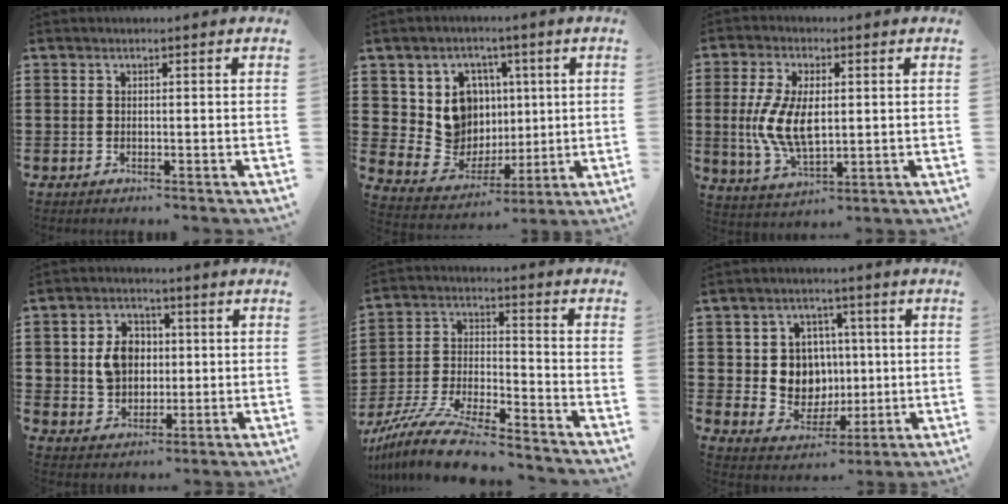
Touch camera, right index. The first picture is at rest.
{"total": 10.3, "force": [2.5, 9.4, 3.6], "torque": [-0.098, -0.013, 0.054]}
{"total": 8.7, "force": [0.1, 4.4, 7.6], "torque": [-0.176, 0.000, -0.004]}
{"total": 6.8, "force": [0.6, 5.7, 3.7], "torque": [-0.096, 0.015, 0.007]}
{"total": 10.9, "force": [-10.0, 0.8, 4.4], "torque": [-0.098, 0.015, -0.200]}
{"total": 8.1, "force": [0.7, 7.4, 3.2], "torque": [-0.077, 0.014, 0.018]}